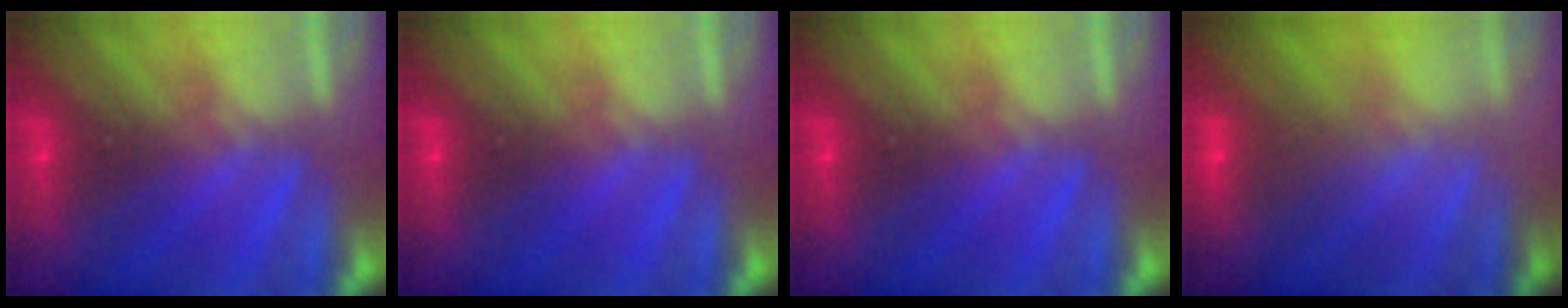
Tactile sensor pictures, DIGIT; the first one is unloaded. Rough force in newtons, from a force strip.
{"total": 0.0}
{"total": 0.0}
{"total": 2.1}